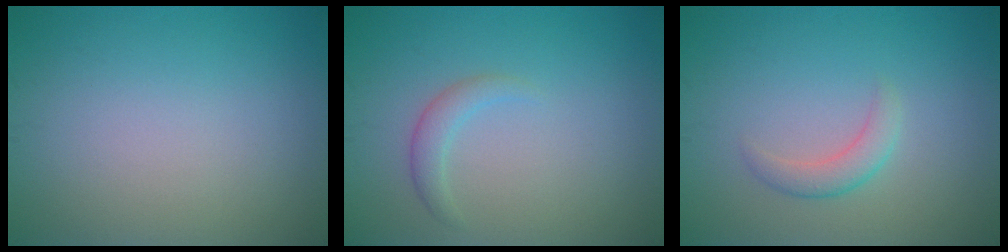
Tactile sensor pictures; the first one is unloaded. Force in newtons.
{"total": 1.5, "press": 1.5, "slide": 0.2}
{"total": 1.9, "press": 1.9, "slide": 0.1}